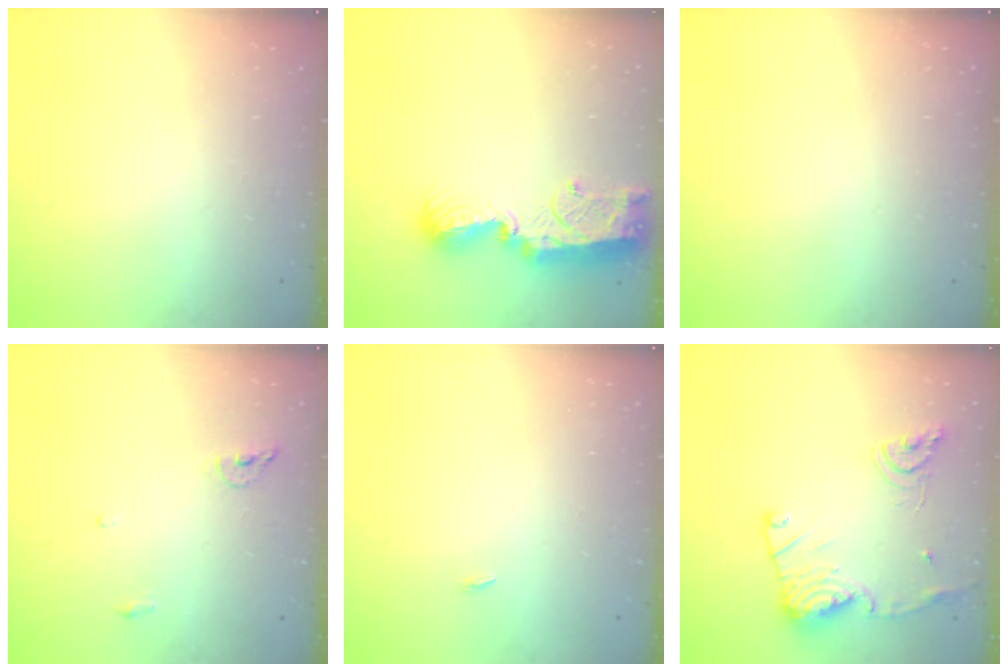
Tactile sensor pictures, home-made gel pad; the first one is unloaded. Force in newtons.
{"total": 13.5, "press": 13.5, "slide": 0.6}
{"total": 0.0}
{"total": 7.0, "press": 6.5, "slide": 2.7}
{"total": 4.2, "press": 1.6, "slide": 3.9}
{"total": 16.1, "press": 16.1, "slide": 1.6}